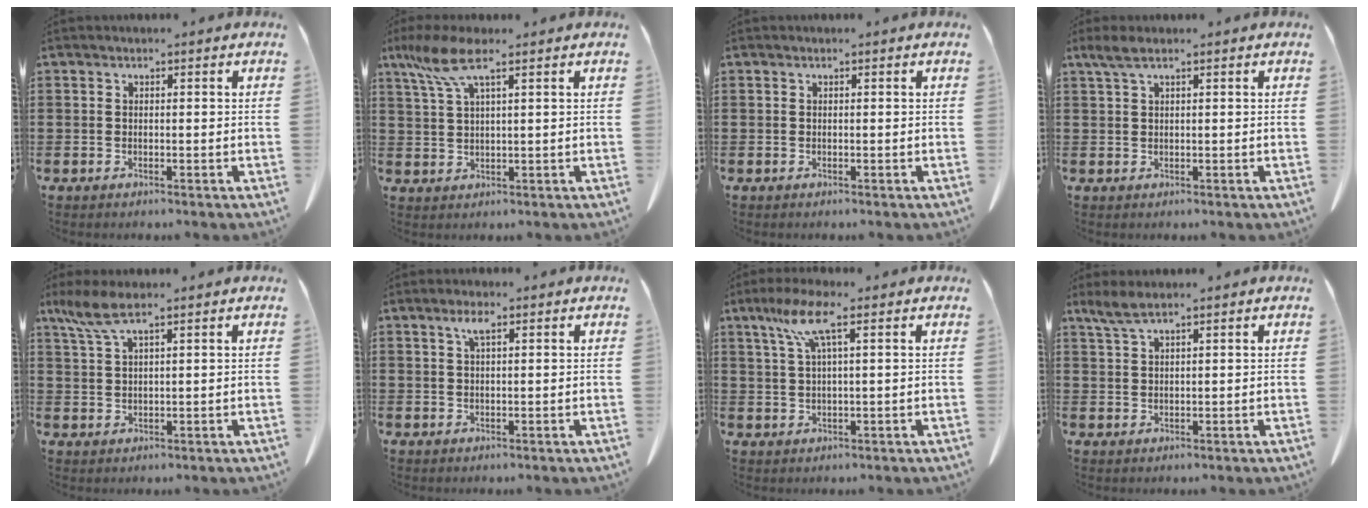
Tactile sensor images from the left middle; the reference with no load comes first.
{"total": 6.6, "force": [3.6, 1.4, 5.3], "torque": [-0.127, -0.001, 0.061]}
{"total": 0.0}
{"total": 2.2, "force": [1.3, 0.4, 1.7], "torque": [-0.036, 0.001, 0.024]}
{"total": 5.2, "force": [3.3, 1.0, 3.9], "torque": [-0.090, -0.004, 0.058]}
{"total": 2.9, "force": [1.3, 0.6, 2.5], "torque": [-0.054, 0.007, 0.021]}
{"total": 6.6, "force": [3.2, 0.7, 5.7], "torque": [-0.127, 0.004, 0.052]}
{"total": 3.0, "force": [2.1, 0.5, 2.0], "torque": [-0.044, 0.000, 0.040]}